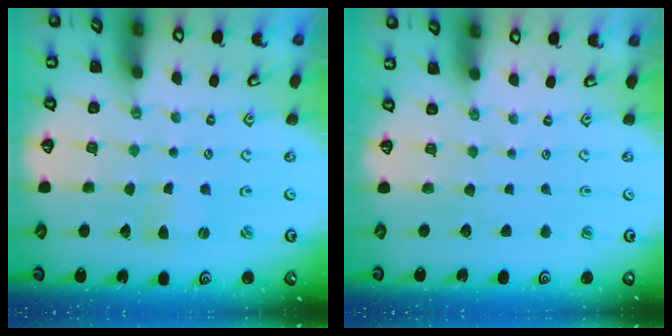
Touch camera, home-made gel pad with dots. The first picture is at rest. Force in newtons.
{"total": 0.0}